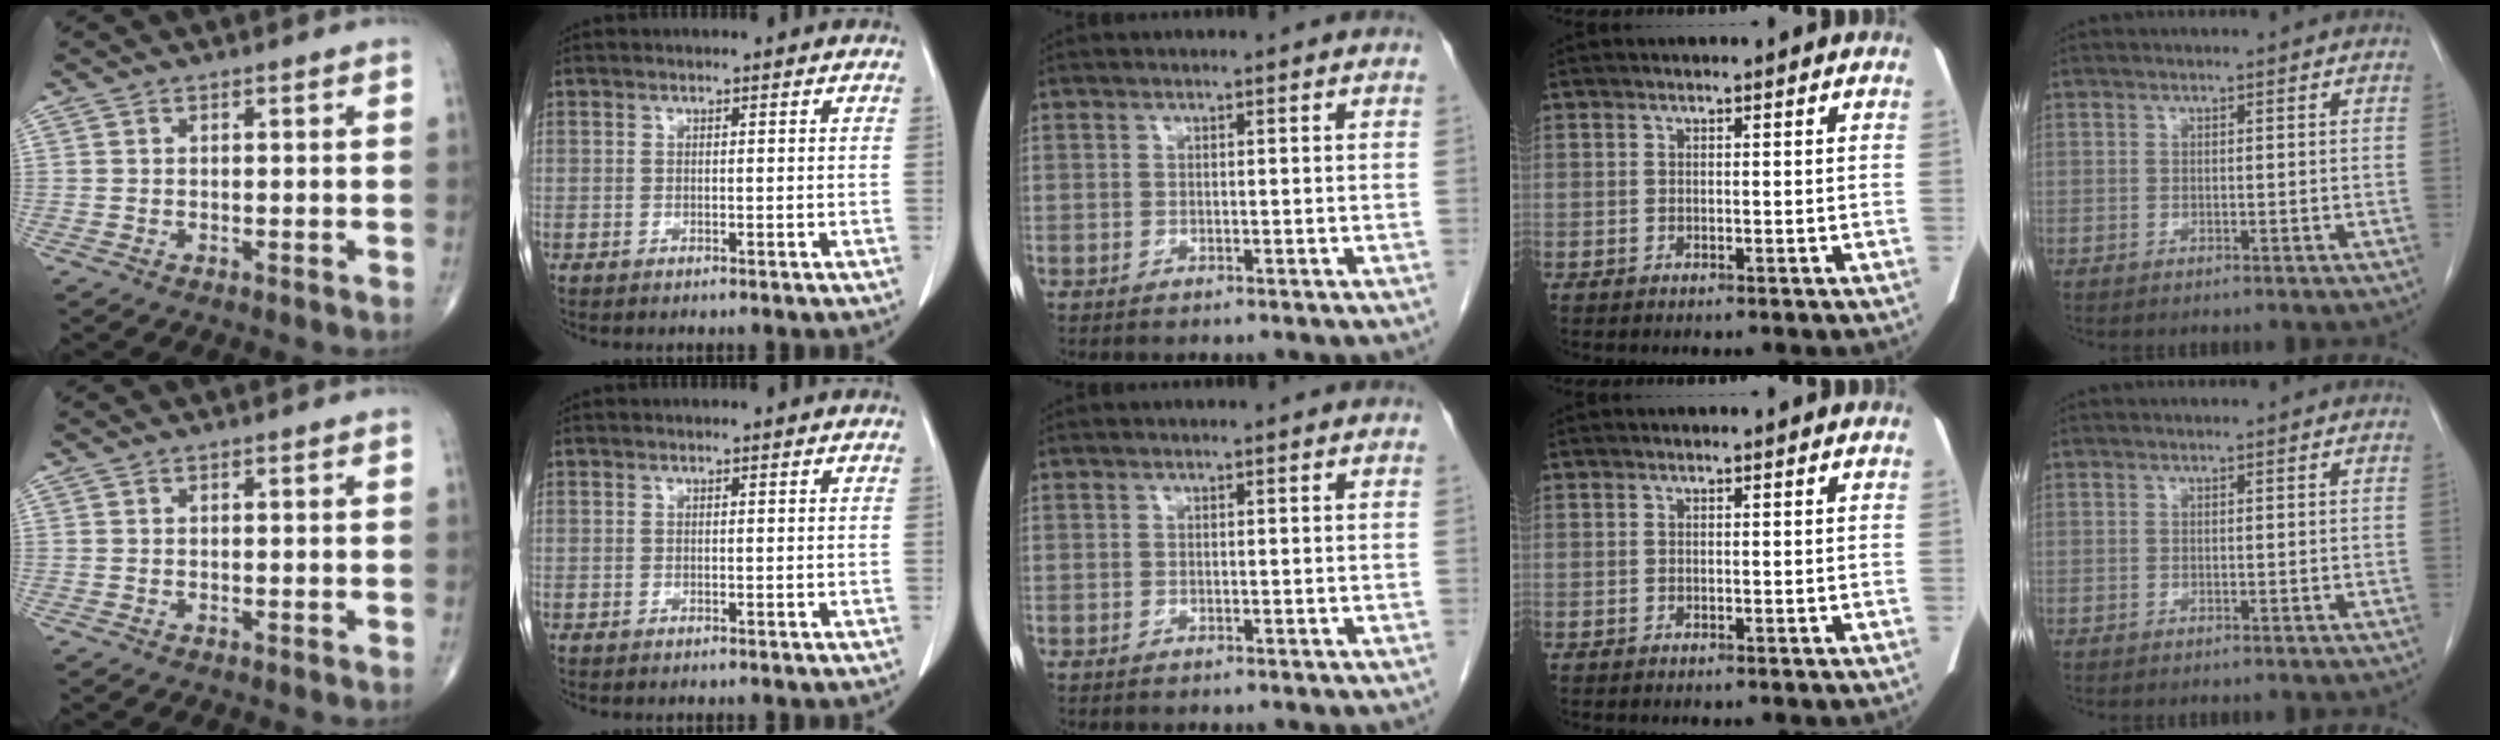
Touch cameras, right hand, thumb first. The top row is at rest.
{}